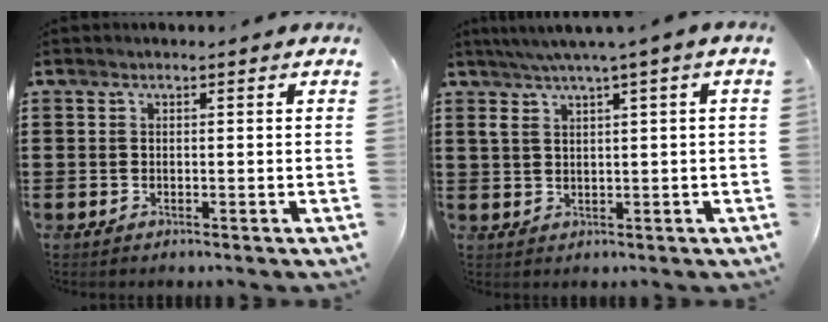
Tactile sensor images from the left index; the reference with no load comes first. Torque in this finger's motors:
{"motor_torque": [1.16, -0.98, 0.59, 0.20]}